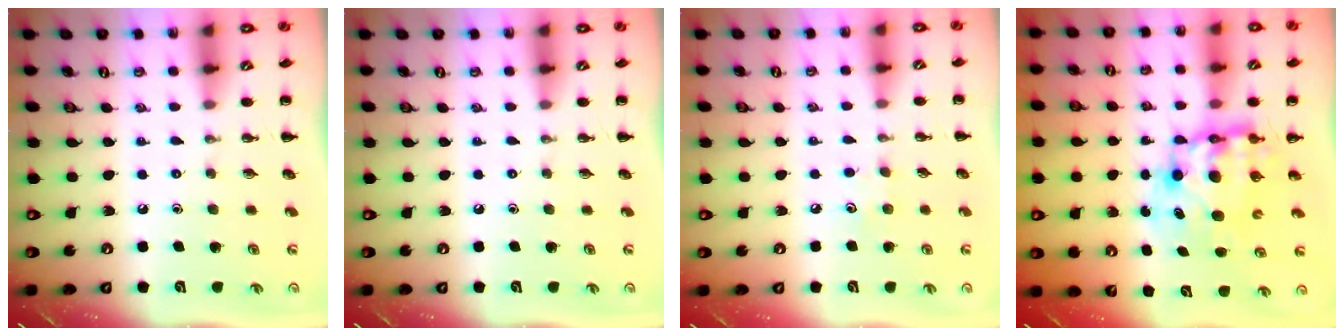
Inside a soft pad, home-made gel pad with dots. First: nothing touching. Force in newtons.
{"total": 0.0}
{"total": 5.1, "press": 4.9, "slide": 1.5}
{"total": 9.8, "press": 9.5, "slide": 2.6}